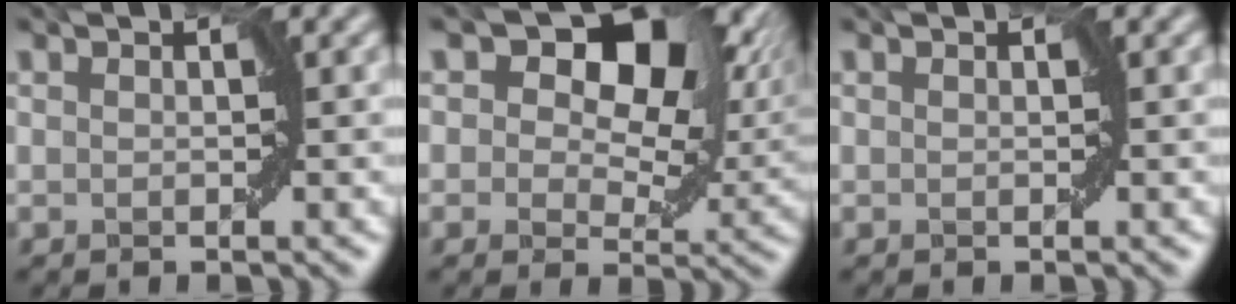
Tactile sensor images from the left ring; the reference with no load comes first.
{"total": 14.0, "force": [5.9, 8.5, 9.5], "torque": [-0.112, 0.021, 0.078]}
{"total": 0.0}